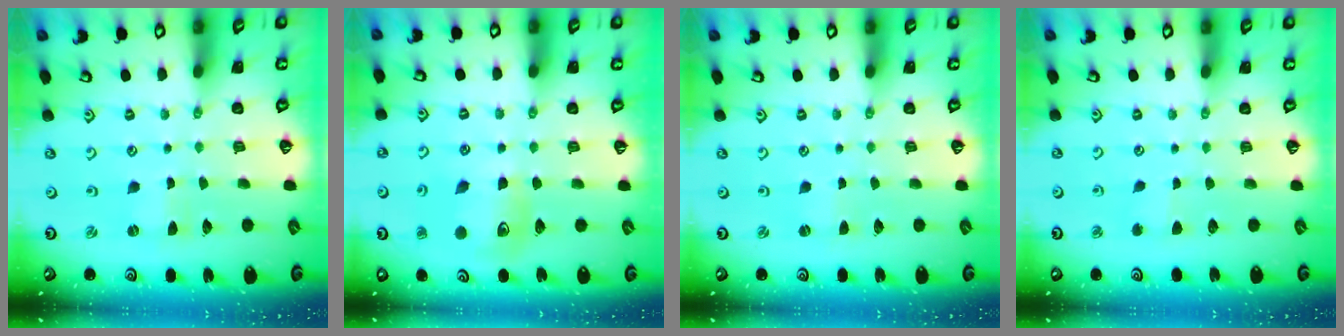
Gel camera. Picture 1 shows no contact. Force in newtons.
{"total": 10.8, "press": 10.8, "slide": 0.5}
{"total": 1.1, "press": 1.1, "slide": 0.3}
{"total": 2.2, "press": 2.2, "slide": 0.2}